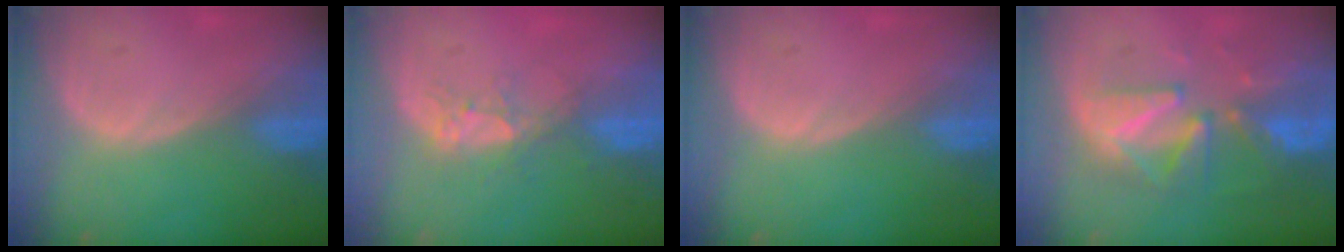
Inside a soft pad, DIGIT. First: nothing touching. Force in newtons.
{"total": 4.0, "press": 3.5, "slide": 1.9}
{"total": 0.0}
{"total": 9.7, "press": 8.6, "slide": 4.4}